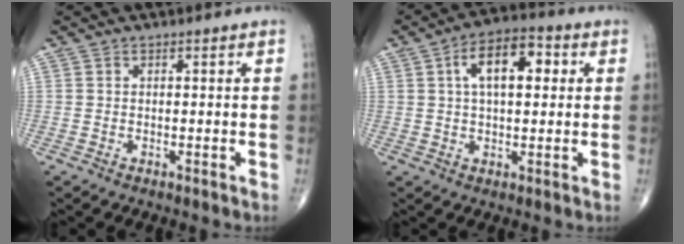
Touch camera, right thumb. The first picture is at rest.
{"total": 10.4, "force": [2.6, 5.2, 8.7], "torque": [-0.129, 0.019, 0.035]}